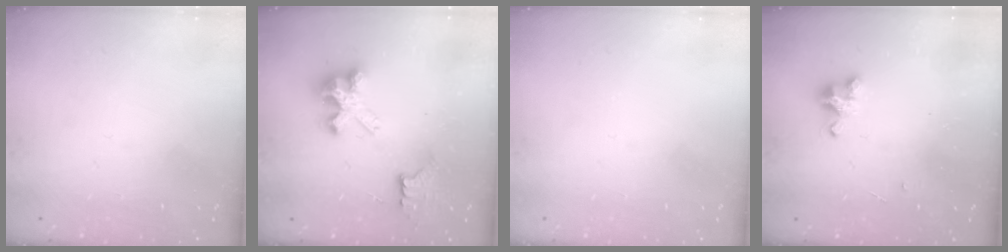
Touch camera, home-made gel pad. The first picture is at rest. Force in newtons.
{"total": 7.6, "press": 7.6, "slide": 0.5}
{"total": 0.0}
{"total": 2.6, "press": 2.6, "slide": 0.3}